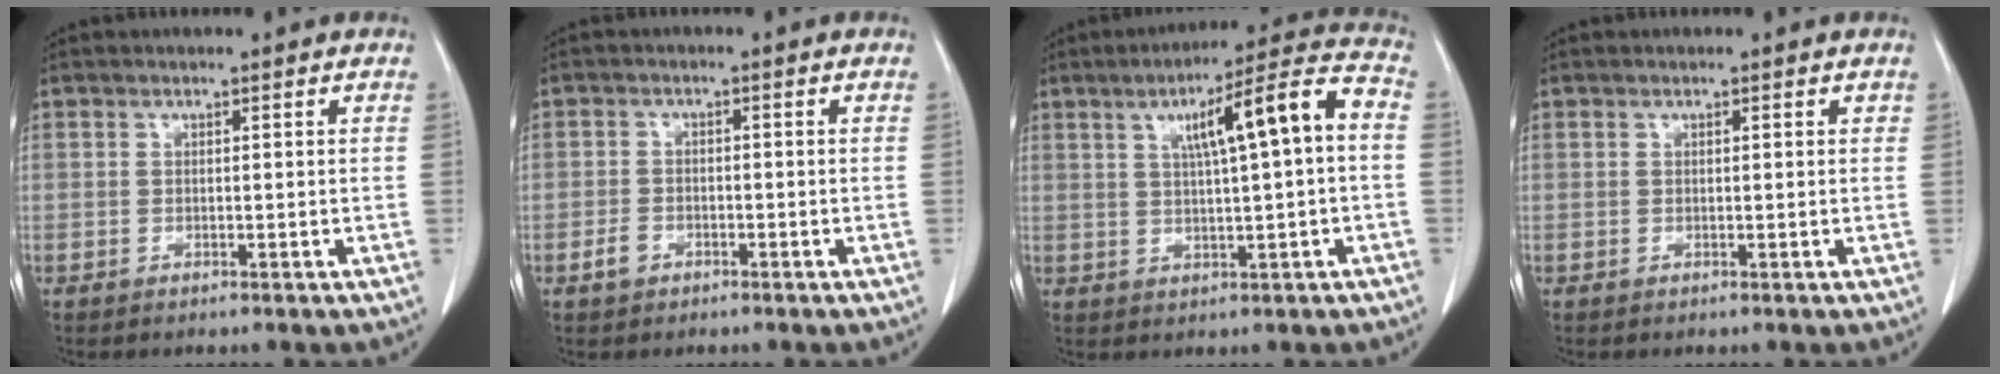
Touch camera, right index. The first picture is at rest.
{"total": 2.8, "force": [-1.5, 2.0, 1.3], "torque": [-0.025, 0.006, -0.021]}
{"total": 12.0, "force": [1.9, 1.2, 11.8], "torque": [-0.175, 0.031, 0.029]}
{"total": 0.8, "force": [0.3, 0.4, 0.6], "torque": [-0.011, 0.001, 0.003]}